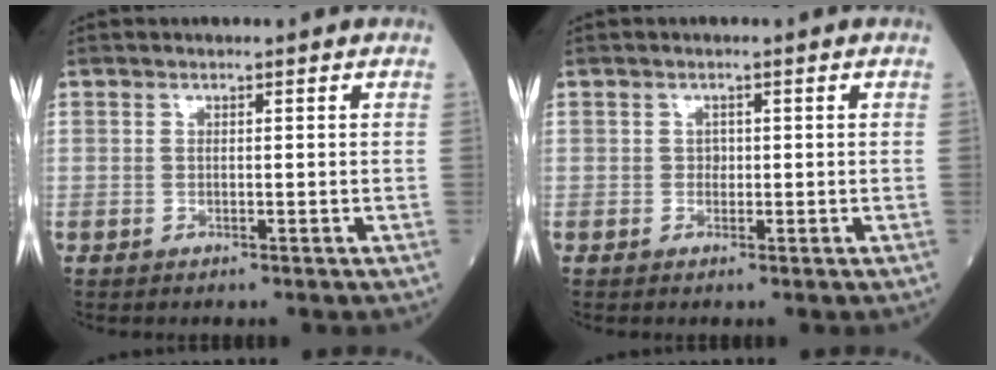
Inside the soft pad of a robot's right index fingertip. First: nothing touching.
{"total": 0.9, "force": [0.0, 0.7, 0.4], "torque": [-0.004, 0.003, -0.002]}